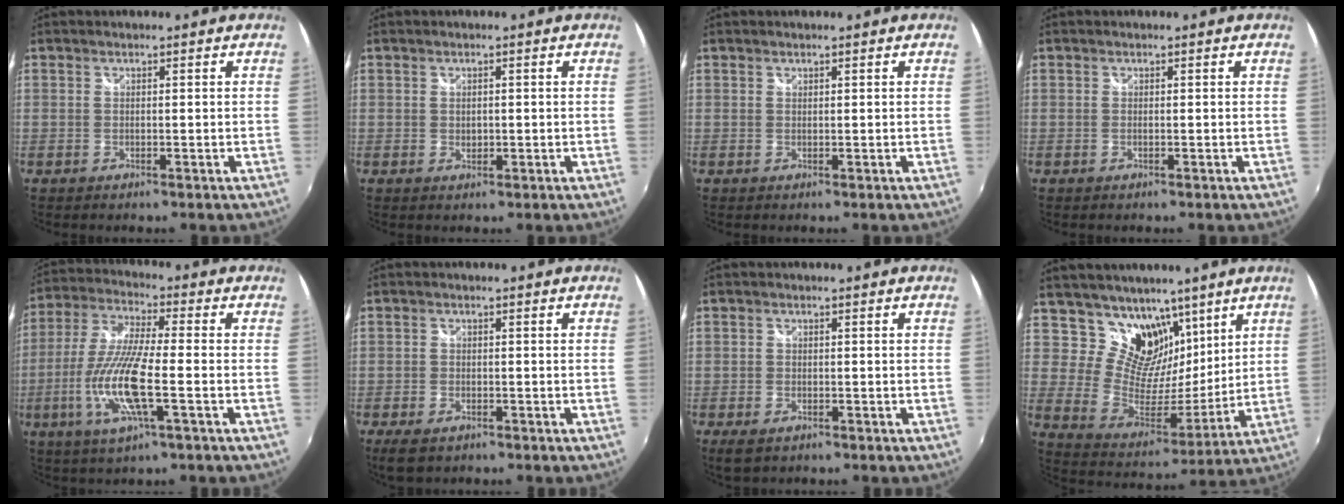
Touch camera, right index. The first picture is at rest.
{"total": 1.5, "force": [0.1, 1.1, 1.0], "torque": [-0.015, 0.000, 0.001]}
{"total": 0.0}
{"total": 0.5, "force": [-0.1, -0.1, 0.5], "torque": [-0.012, 0.001, -0.002]}
{"total": 14.5, "force": [-3.9, 2.5, 13.7], "torque": [-0.286, -0.013, -0.076]}
{"total": 4.7, "force": [-3.1, 2.4, 2.6], "torque": [-0.064, -0.017, -0.054]}
{"total": 3.5, "force": [-2.1, 1.9, 2.0], "torque": [-0.045, -0.013, -0.037]}
{"total": 13.7, "force": [9.0, 8.6, 5.7], "torque": [-0.098, -0.023, 0.168]}